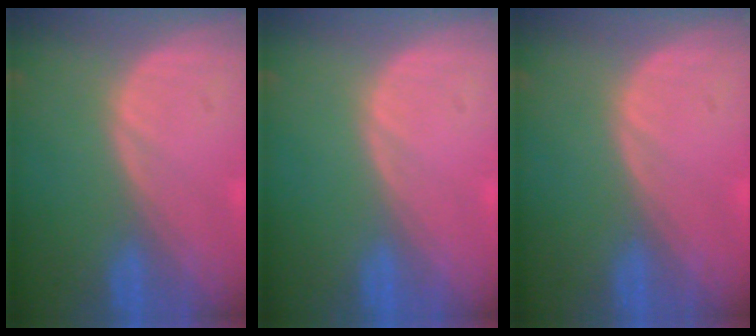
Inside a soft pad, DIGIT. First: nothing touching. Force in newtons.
{"total": 0.0}
{"total": 0.0}